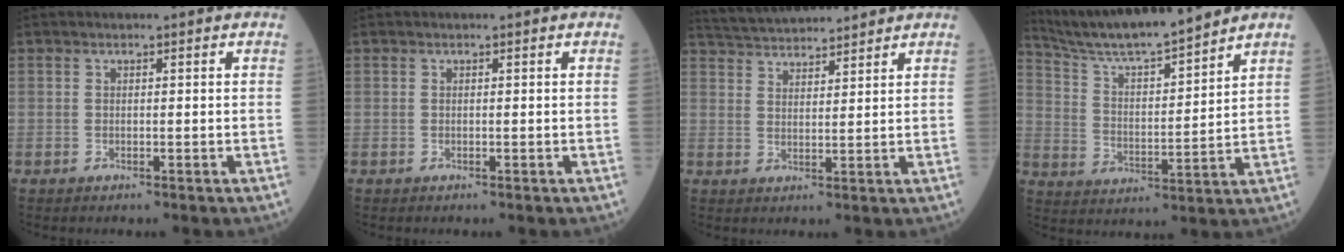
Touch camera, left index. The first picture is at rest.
{"total": 0.0}
{"total": 9.1, "force": [8.8, 0.7, 2.4], "torque": [-0.054, 0.029, 0.149]}
{"total": 13.4, "force": [12.4, -0.7, 5.1], "torque": [-0.101, 0.003, 0.219]}